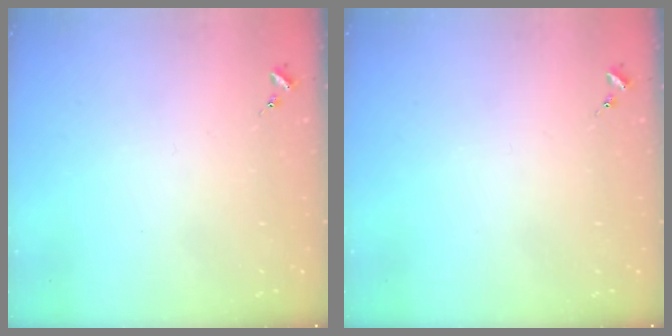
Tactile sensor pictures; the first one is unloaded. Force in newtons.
{"total": 0.0}